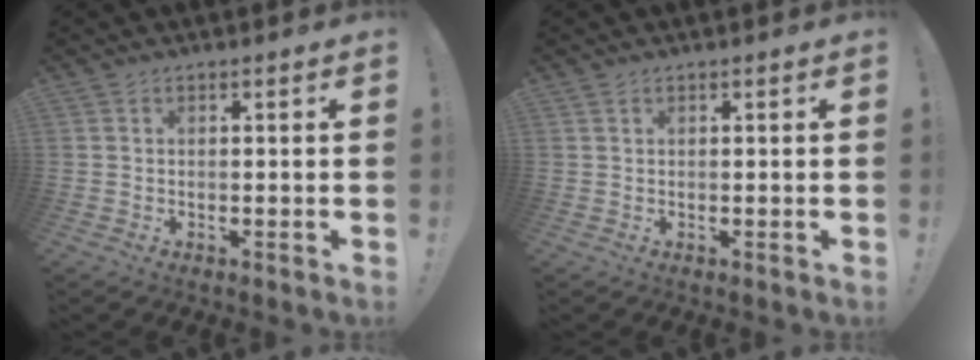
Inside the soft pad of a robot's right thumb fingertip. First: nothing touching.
{"total": 0.9, "force": [-0.5, -0.6, -0.5], "torque": [0.008, 0.004, -0.009]}